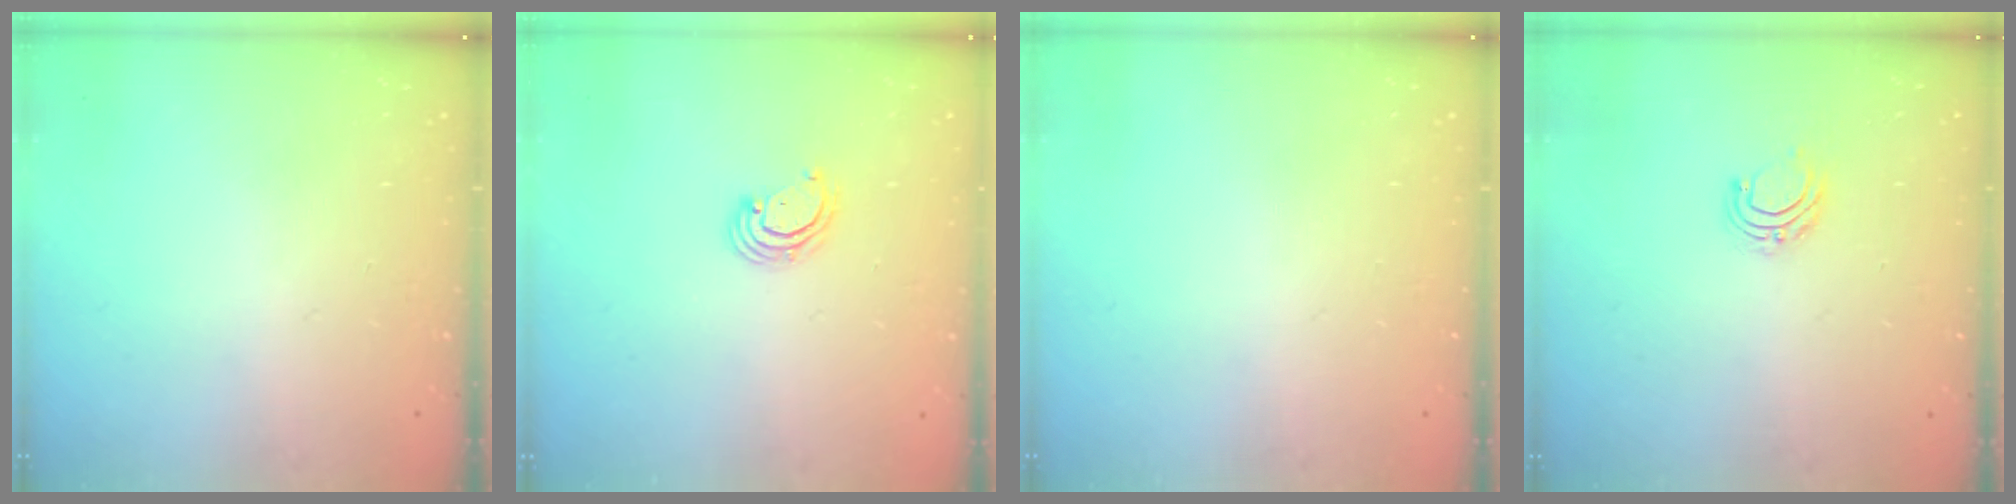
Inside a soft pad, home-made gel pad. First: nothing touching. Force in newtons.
{"total": 2.6, "press": 2.6, "slide": 0.2}
{"total": 0.0}
{"total": 5.9, "press": 5.9, "slide": 0.4}